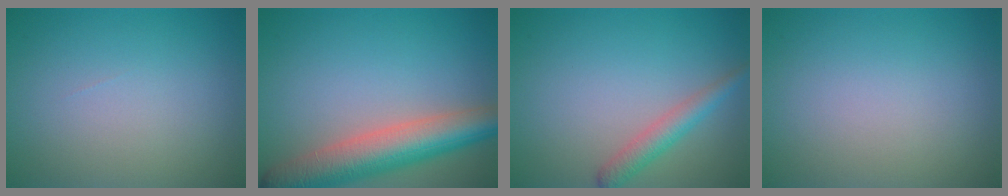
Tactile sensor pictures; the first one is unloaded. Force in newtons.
{"total": 7.6, "press": 7.6, "slide": 0.6}
{"total": 2.5, "press": 2.5, "slide": 0.1}
{"total": 0.0}